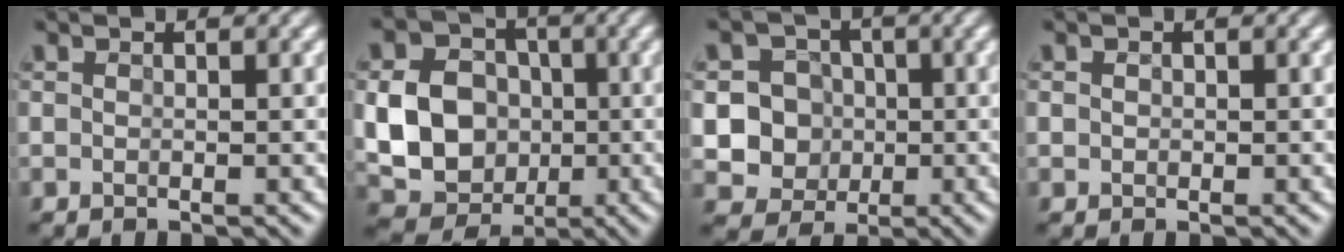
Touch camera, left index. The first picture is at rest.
{"total": 8.3, "force": [-0.7, 7.0, 4.3], "torque": [-0.078, -0.007, -0.018]}
{"total": 7.0, "force": [-0.9, 6.7, 1.8], "torque": [-0.036, 0.012, -0.037]}
{"total": 1.1, "force": [0.4, 1.0, 0.4], "torque": [0.012, 0.011, -0.008]}